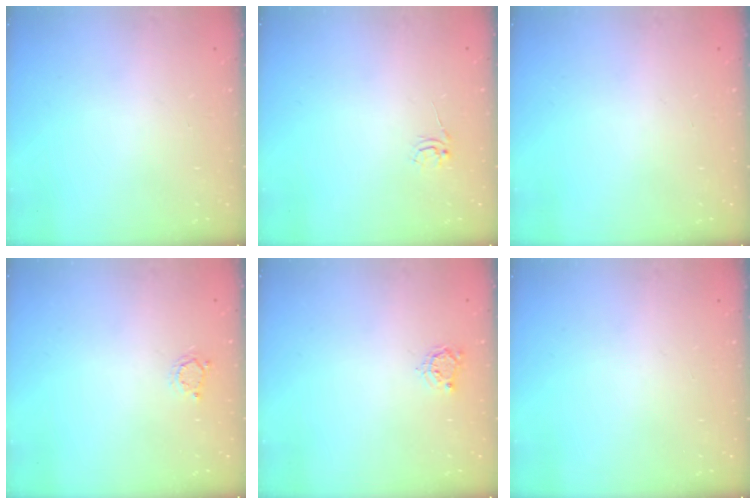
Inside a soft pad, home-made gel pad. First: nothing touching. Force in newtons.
{"total": 2.5, "press": 2.5, "slide": 0.2}
{"total": 0.0}
{"total": 2.6, "press": 2.6, "slide": 0.3}
{"total": 3.7, "press": 3.7, "slide": 0.4}
{"total": 0.0}